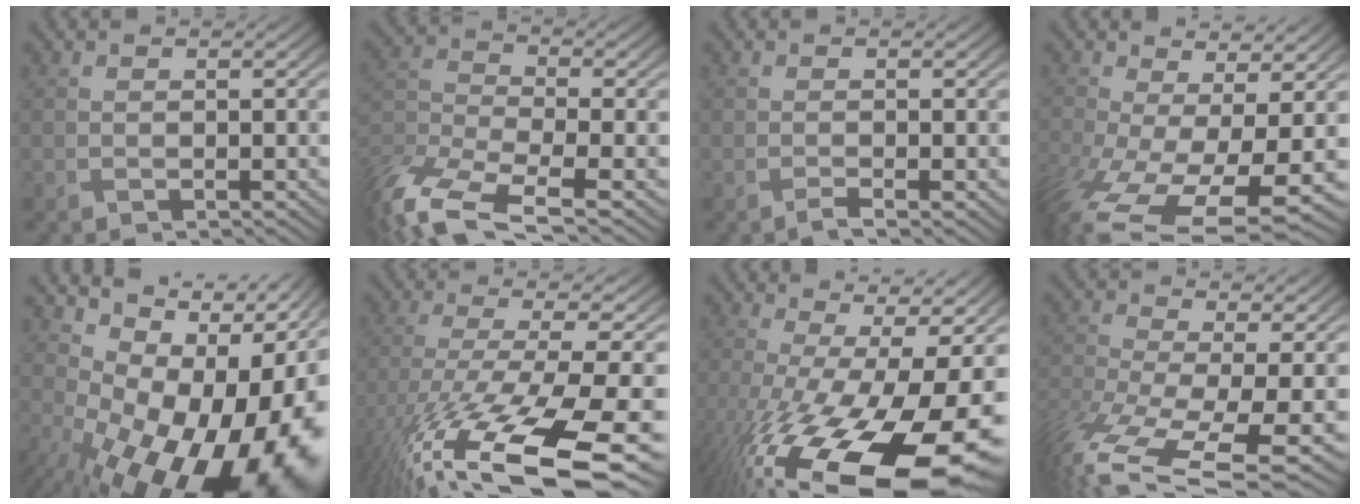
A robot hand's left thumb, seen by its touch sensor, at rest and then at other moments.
{"total": 11.1, "force": [-7.1, 4.2, 7.5], "torque": [-0.186, -0.024, -0.142]}
{"total": 1.0, "force": [-0.6, 0.0, 0.8], "torque": [-0.018, 0.002, -0.013]}
{"total": 12.5, "force": [-4.1, 5.7, 10.3], "torque": [-0.240, -0.054, -0.047]}
{"total": 18.8, "force": [-2.6, 10.2, 15.6], "torque": [-0.174, -0.013, -0.015]}
{"total": 17.2, "force": [-9.9, 4.1, 13.4], "torque": [-0.276, -0.037, -0.157]}
{"total": 19.6, "force": [-6.4, 7.2, 17.1], "torque": [-0.315, -0.054, -0.085]}
{"total": 13.4, "force": [-8.6, 4.2, 9.3], "torque": [-0.234, -0.031, -0.133]}